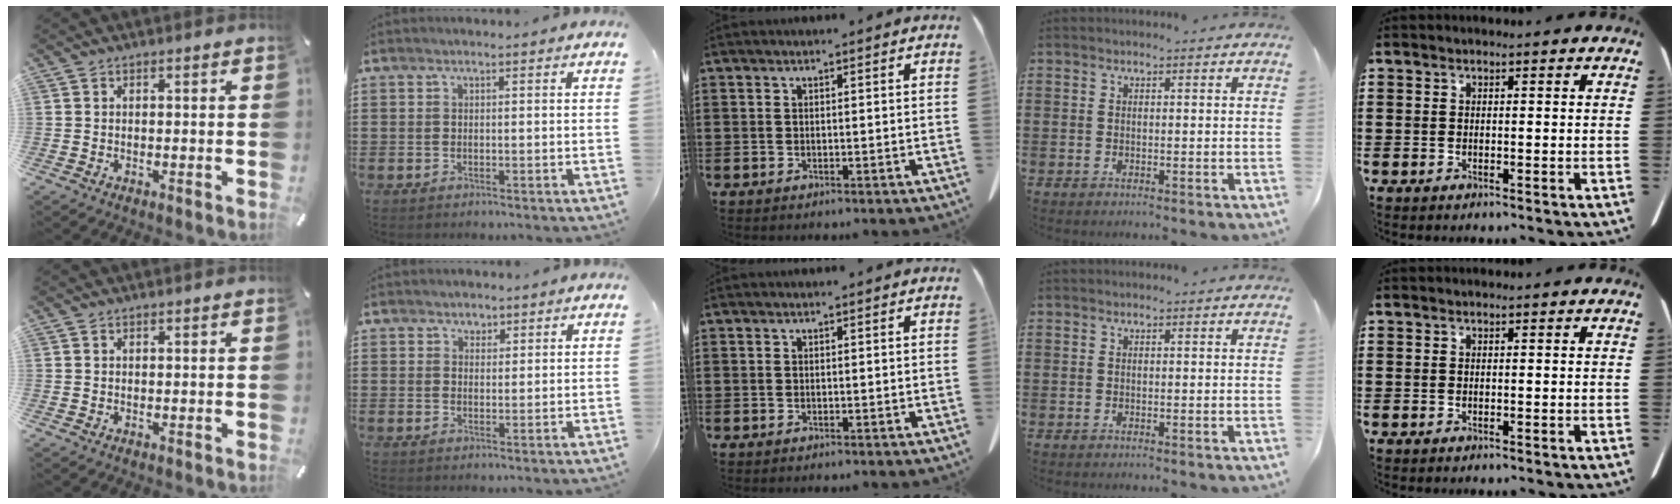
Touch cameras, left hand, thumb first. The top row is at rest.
{"index": {"total": 1.7, "force": [1.3, 1.0, 0.1], "torque": [0.002, 0.001, 0.024]}}